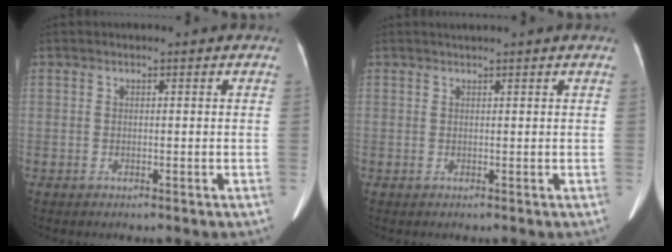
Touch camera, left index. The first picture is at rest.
{"total": 2.8, "force": [2.5, -0.3, 1.2], "torque": [-0.013, 0.008, 0.028]}